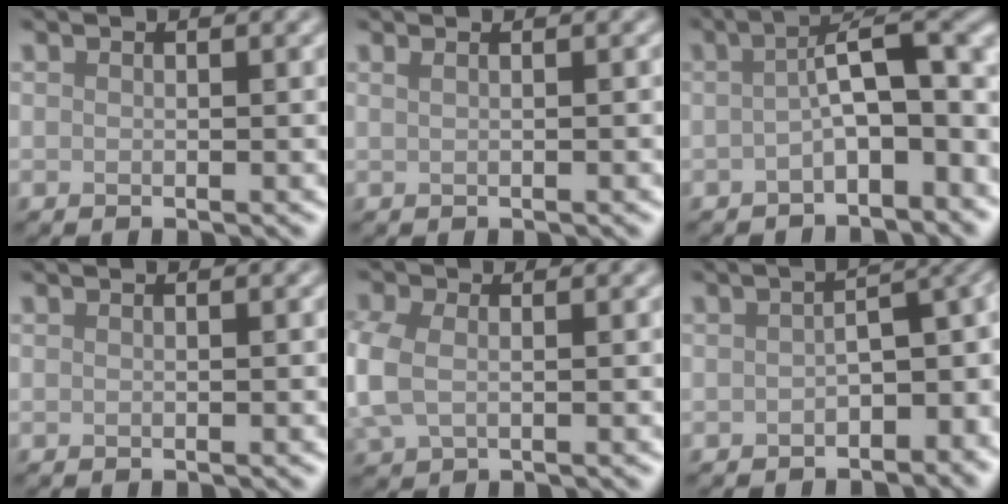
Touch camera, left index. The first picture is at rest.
{"total": 1.3, "force": [0.8, 0.7, 0.7], "torque": [-0.006, -0.003, -0.001]}
{"total": 6.1, "force": [-1.7, 2.3, 5.4], "torque": [-0.069, 0.014, -0.036]}
{"total": 0.0}
{"total": 3.6, "force": [-0.2, 2.5, 2.6], "torque": [-0.077, -0.003, -0.009]}
{"total": 5.4, "force": [-1.4, 2.9, 4.3], "torque": [-0.038, 0.002, -0.027]}